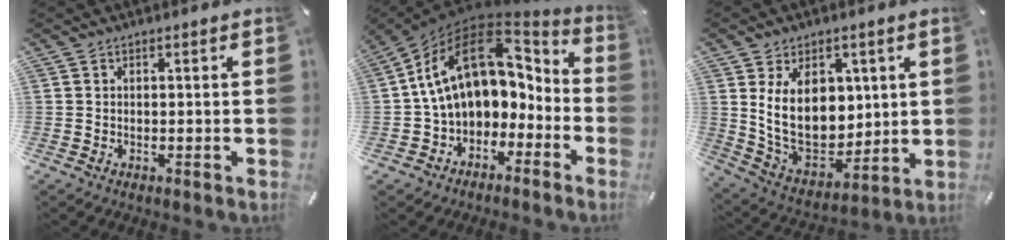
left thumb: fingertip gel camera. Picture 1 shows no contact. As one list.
[{"total": 17.5, "force": [3.6, 12.7, 11.4], "torque": [-0.212, -0.018, 0.067]}, {"total": 17.2, "force": [4.5, 12.4, 11.0], "torque": [-0.212, -0.034, 0.087]}]